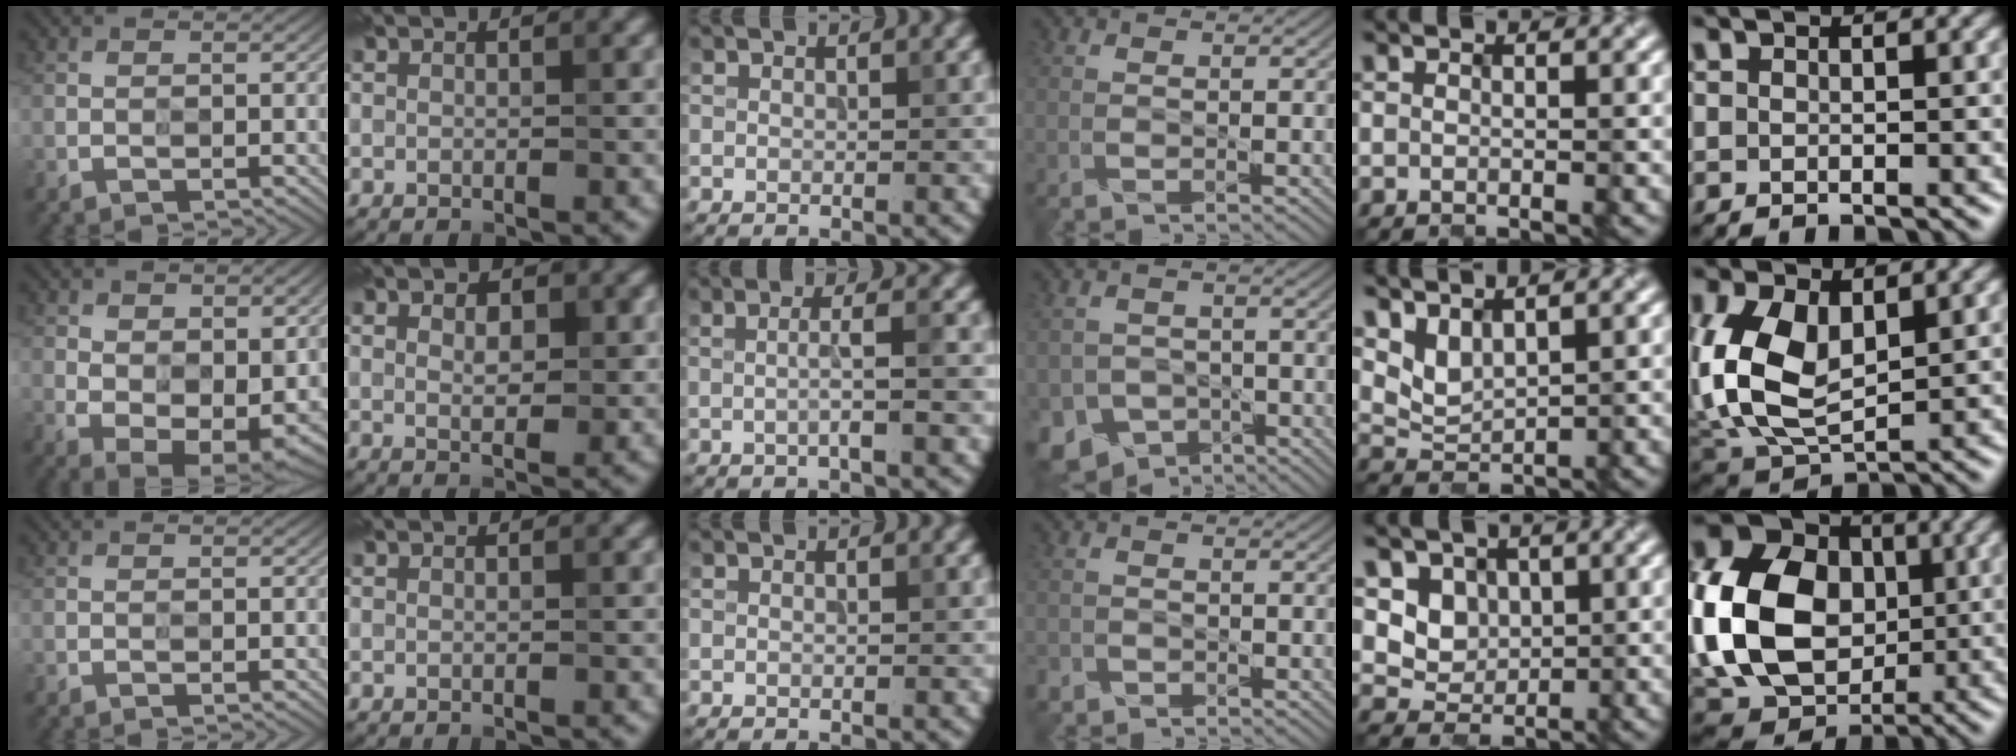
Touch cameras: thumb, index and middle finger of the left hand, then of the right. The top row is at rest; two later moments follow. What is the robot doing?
{"motion": "wipe", "object": "whiteboard"}